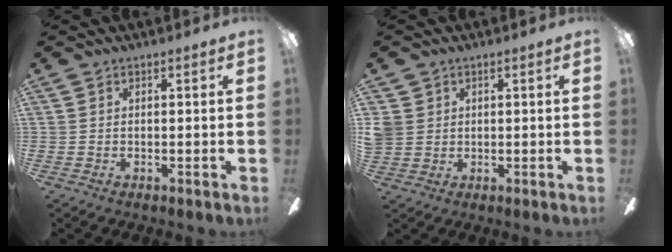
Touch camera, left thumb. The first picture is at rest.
{"total": 3.7, "force": [1.1, 3.4, 0.8], "torque": [-0.022, 0.008, 0.024]}